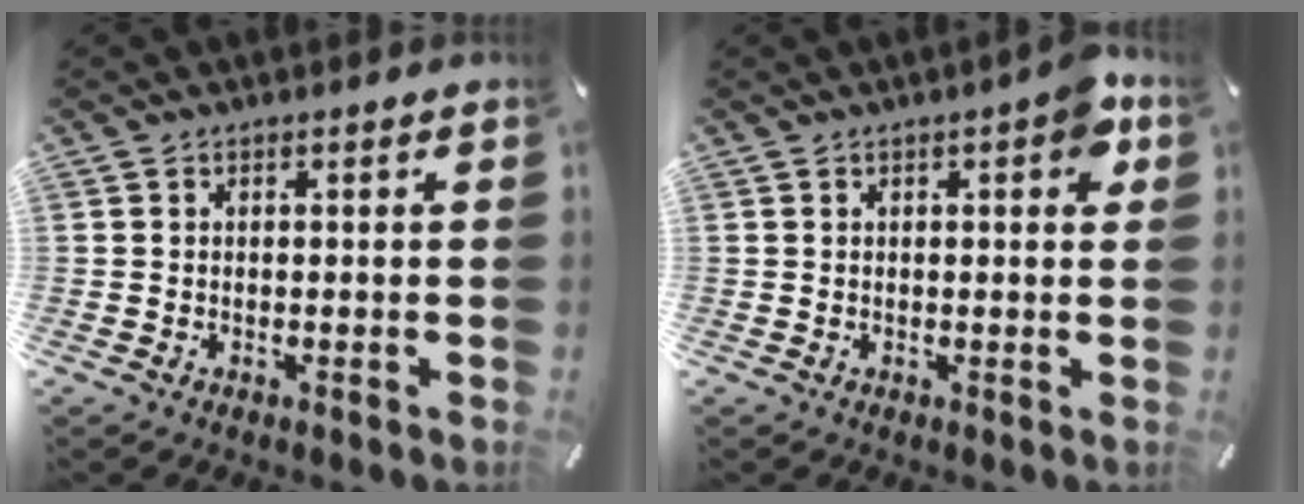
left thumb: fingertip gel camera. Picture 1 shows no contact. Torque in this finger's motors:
{"motor_torque": [1.22, 1.00, 0.62, -0.58, 0.04]}